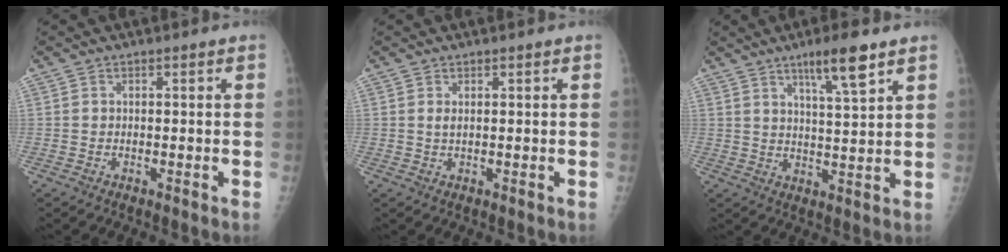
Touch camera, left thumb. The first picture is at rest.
{"total": 1.1, "force": [0.5, 0.3, 0.9], "torque": [-0.016, -0.002, 0.012]}
{"total": 8.4, "force": [5.3, 0.8, 6.5], "torque": [-0.108, -0.029, 0.093]}